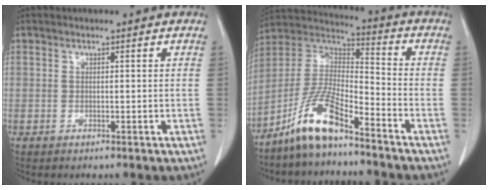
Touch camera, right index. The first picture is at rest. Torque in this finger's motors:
{"motor_torque": [0.64, -0.60, 0.35, 0.16]}